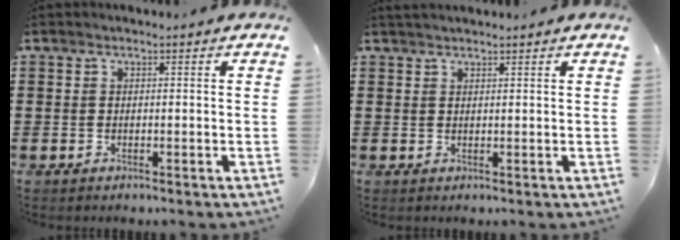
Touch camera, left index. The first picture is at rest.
{"total": 1.0, "force": [1.0, 0.0, 0.2], "torque": [-0.005, 0.000, 0.019]}